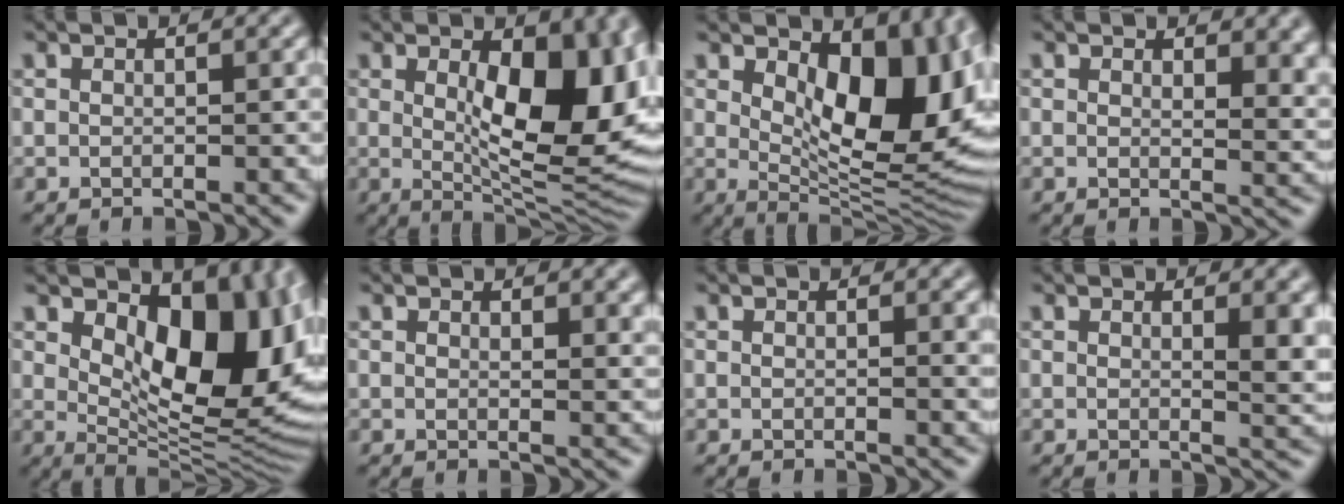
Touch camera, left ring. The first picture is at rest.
{"total": 12.0, "force": [1.7, 5.1, 10.7], "torque": [-0.136, -0.012, 0.035]}
{"total": 12.2, "force": [2.8, 5.9, 10.3], "torque": [-0.124, -0.013, 0.051]}
{"total": 4.1, "force": [1.9, 2.1, 3.0], "torque": [-0.030, -0.008, 0.032]}
{"total": 13.3, "force": [3.4, 6.8, 10.9], "torque": [-0.132, -0.014, 0.065]}
{"total": 1.6, "force": [1.0, 0.6, 1.1], "torque": [-0.011, -0.004, 0.018]}
{"total": 0.9, "force": [0.3, 0.2, 0.8], "torque": [-0.007, 0.000, 0.003]}
{"total": 3.2, "force": [1.1, 1.0, 2.9], "torque": [-0.029, -0.003, 0.017]}